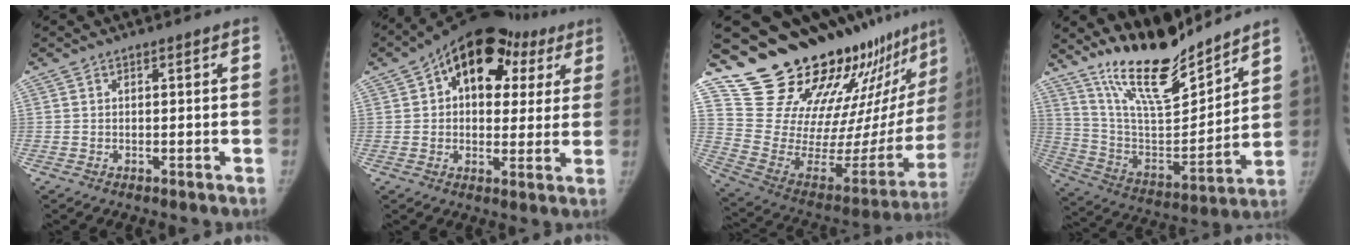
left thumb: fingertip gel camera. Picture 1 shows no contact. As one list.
[{"total": 19.2, "force": [7.9, 12.3, 12.5], "torque": [-0.126, 0.023, 0.105]}, {"total": 28.6, "force": [24.8, 8.3, 11.5], "torque": [-0.148, -0.208, 0.358]}, {"total": 18.9, "force": [16.0, 4.6, 9.0], "torque": [-0.115, -0.107, 0.291]}]